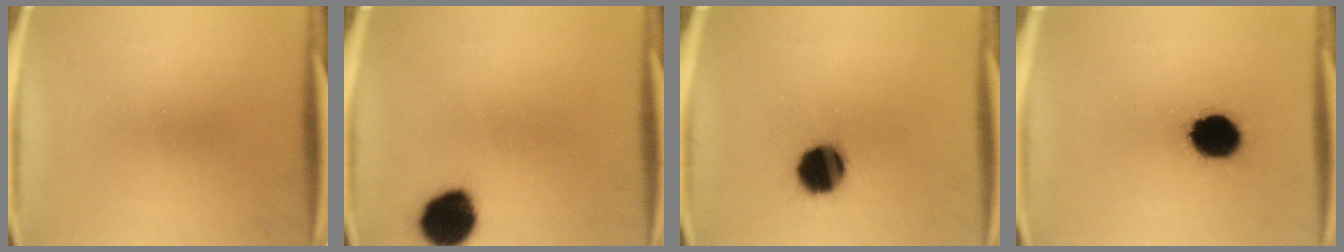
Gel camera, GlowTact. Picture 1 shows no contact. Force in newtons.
{"total": 11.9}
{"total": 12.6}
{"total": 12.8}